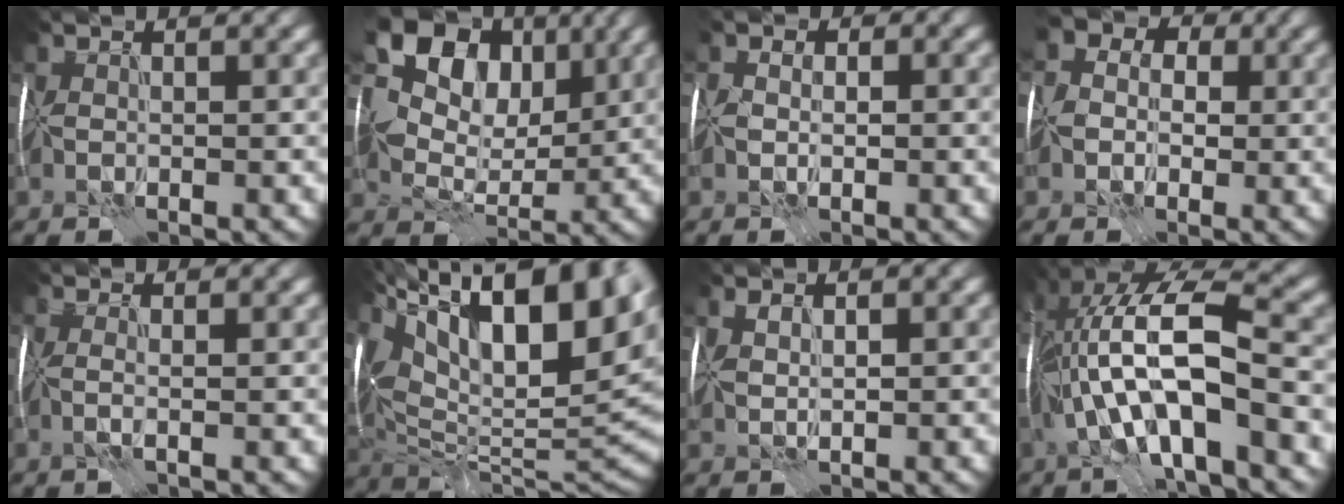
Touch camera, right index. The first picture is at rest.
{"total": 14.3, "force": [7.3, 10.2, 6.9], "torque": [-0.132, 0.040, 0.125]}
{"total": 1.0, "force": [0.0, 0.9, -0.2], "torque": [0.000, 0.006, -0.001]}
{"total": 3.8, "force": [0.3, 3.6, 1.2], "torque": [-0.012, 0.023, -0.016]}
{"total": 0.8, "force": [0.1, 0.1, 0.8], "torque": [-0.027, -0.002, 0.000]}
{"total": 17.5, "force": [8.2, 7.7, 13.4], "torque": [-0.220, 0.035, 0.158]}
{"total": 1.5, "force": [1.4, -0.3, -0.3], "torque": [-0.009, 0.003, 0.023]}
{"total": 12.9, "force": [-1.8, 4.0, 12.1], "torque": [-0.241, 0.033, -0.020]}